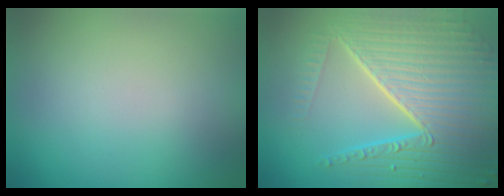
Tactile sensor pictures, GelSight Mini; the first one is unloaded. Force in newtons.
{"total": 10.1, "press": 6.4, "slide": 7.8}